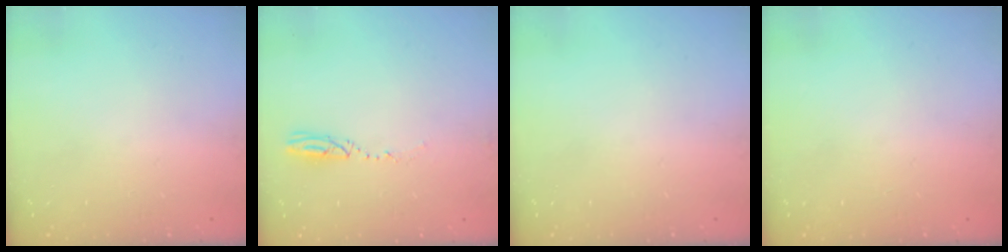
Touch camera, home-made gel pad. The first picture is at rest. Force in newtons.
{"total": 3.3, "press": 3.1, "slide": 1.2}
{"total": 0.0}
{"total": 0.0}